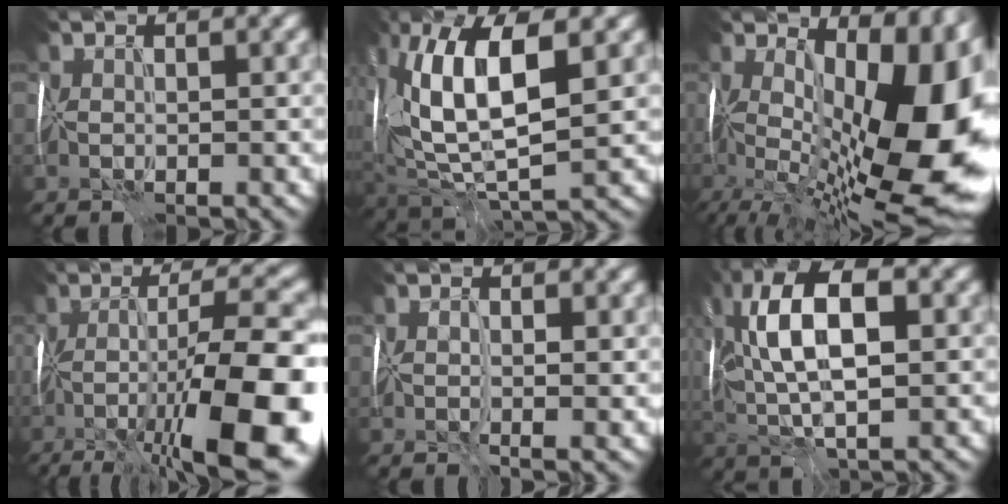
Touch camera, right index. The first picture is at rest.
{"total": 12.4, "force": [2.8, 5.0, 11.0], "torque": [-0.220, 0.010, 0.052]}
{"total": 17.9, "force": [-1.0, 8.6, 15.7], "torque": [-0.231, -0.023, 0.004]}
{"total": 14.1, "force": [-4.8, 2.7, 13.0], "torque": [-0.215, -0.004, -0.075]}
{"total": 2.8, "force": [0.3, 1.0, 2.6], "torque": [-0.036, -0.007, 0.008]}
{"total": 11.1, "force": [1.8, 4.6, 10.0], "torque": [-0.192, 0.015, 0.026]}